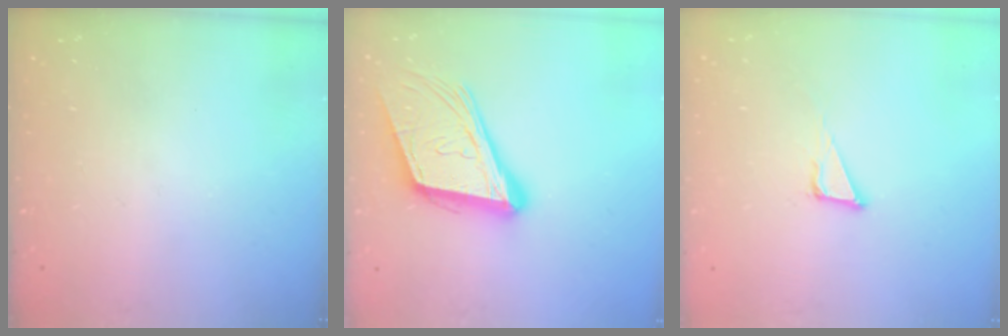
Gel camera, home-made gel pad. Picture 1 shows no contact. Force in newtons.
{"total": 18.8, "press": 18.4, "slide": 4.2}
{"total": 3.8, "press": 3.8, "slide": 0.0}